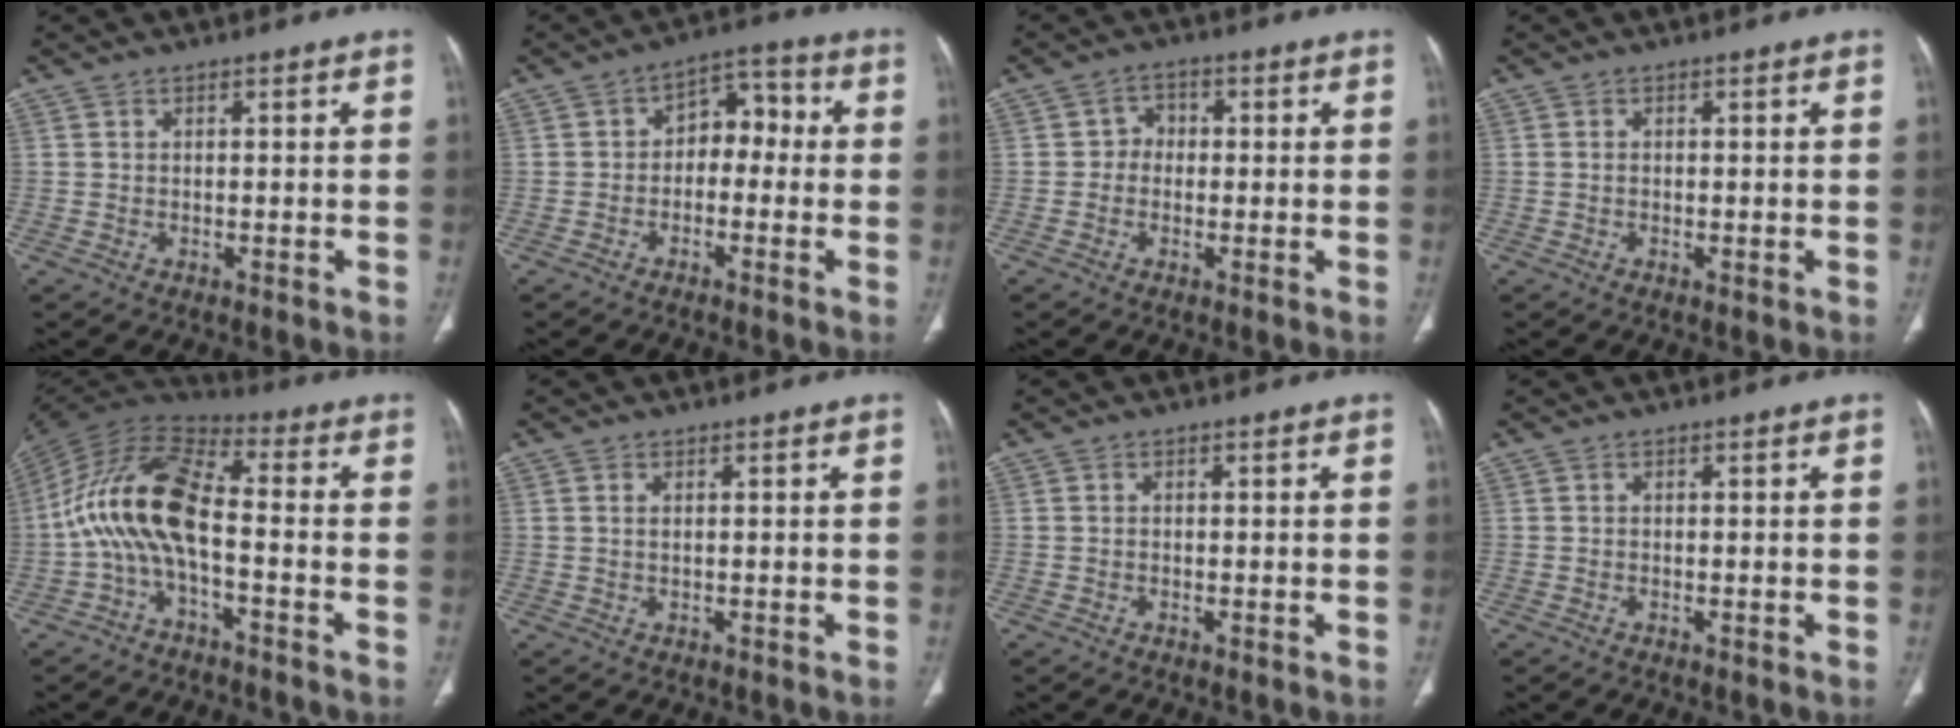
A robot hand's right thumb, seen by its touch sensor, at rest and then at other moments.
{"total": 7.1, "force": [-0.8, 4.9, 5.0], "torque": [-0.043, 0.039, -0.027]}
{"total": 3.1, "force": [-0.2, 2.8, 1.4], "torque": [0.001, 0.013, -0.015]}
{"total": 0.6, "force": [-0.1, 0.3, 0.5], "torque": [-0.012, -0.002, -0.002]}
{"total": 14.0, "force": [-2.8, 6.0, 12.4], "torque": [-0.247, 0.064, -0.065]}
{"total": 0.8, "force": [0.3, 0.3, 0.7], "torque": [-0.018, 0.003, 0.007]}
{"total": 0.5, "force": [-0.1, 0.3, 0.4], "torque": [-0.011, -0.002, -0.002]}
{"total": 0.0}